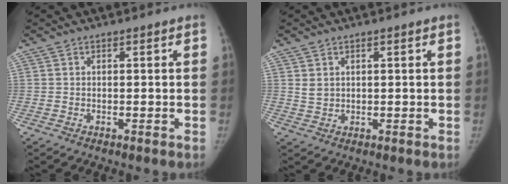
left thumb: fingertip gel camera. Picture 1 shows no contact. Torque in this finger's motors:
{"motor_torque": [-0.42, -0.56, -0.02, 0.26, -0.02]}